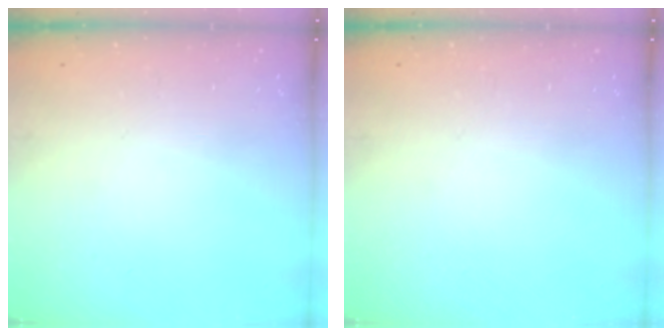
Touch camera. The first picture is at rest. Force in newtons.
{"total": 0.0}